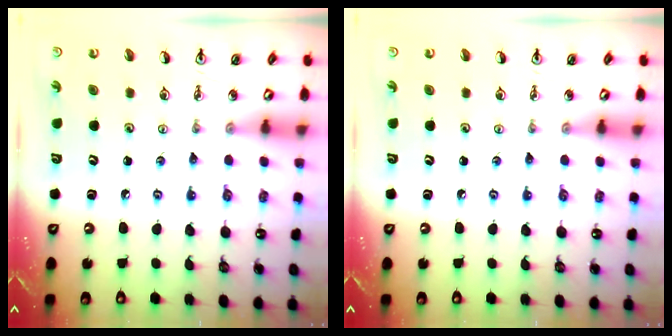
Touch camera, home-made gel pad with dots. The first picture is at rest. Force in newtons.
{"total": 0.0}